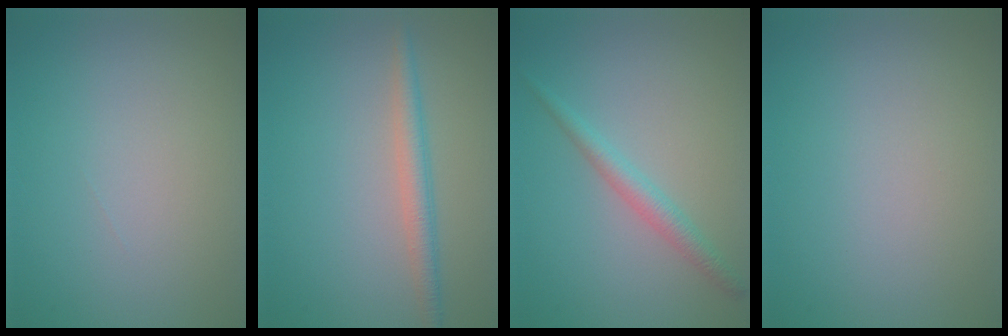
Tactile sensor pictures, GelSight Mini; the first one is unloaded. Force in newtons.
{"total": 2.4, "press": 2.4, "slide": 0.0}
{"total": 2.2, "press": 2.2, "slide": 0.1}
{"total": 0.0}